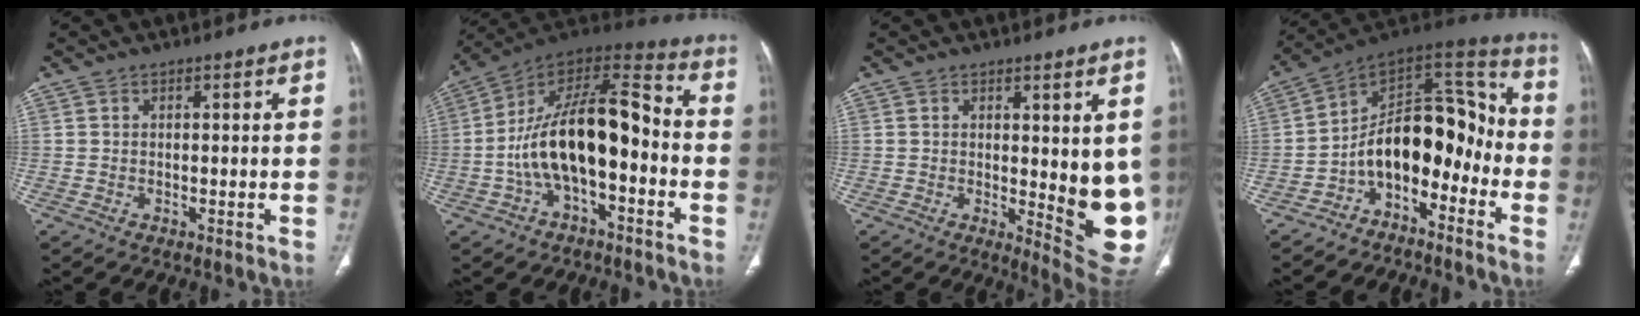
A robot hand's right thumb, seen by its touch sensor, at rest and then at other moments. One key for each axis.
{"total": 19.1, "fx": -3.7, "fy": 9.0, "fz": 16.4, "tx": -0.274, "ty": 0.069, "tz": -0.065}
{"total": 10.9, "fx": 0.1, "fy": 3.6, "fz": 10.3, "tx": -0.108, "ty": -0.026, "tz": 0.011}
{"total": 15.0, "fx": -6.0, "fy": 9.1, "fz": 10.3, "tx": -0.118, "ty": 0.113, "tz": -0.109}